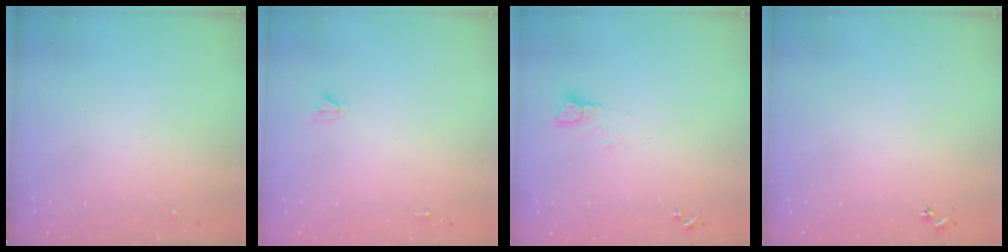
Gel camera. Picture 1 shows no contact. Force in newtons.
{"total": 2.7, "press": 2.7, "slide": 0.2}
{"total": 3.5, "press": 3.5, "slide": 0.3}
{"total": 2.5, "press": 2.5, "slide": 0.3}